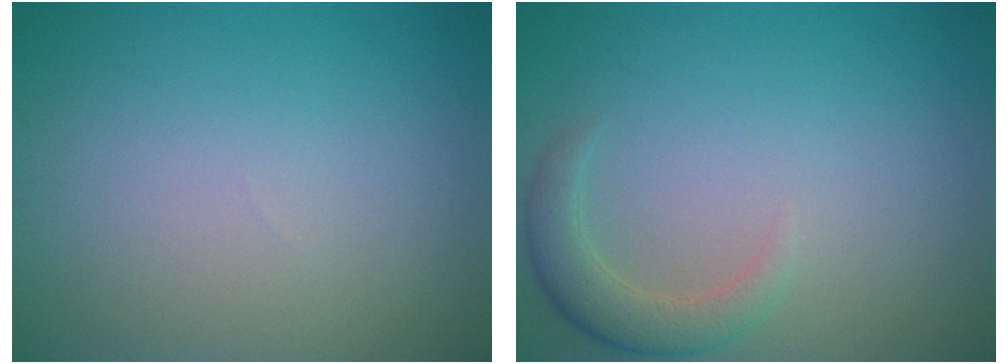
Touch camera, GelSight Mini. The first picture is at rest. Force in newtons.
{"total": 2.8, "press": 2.7, "slide": 0.4}